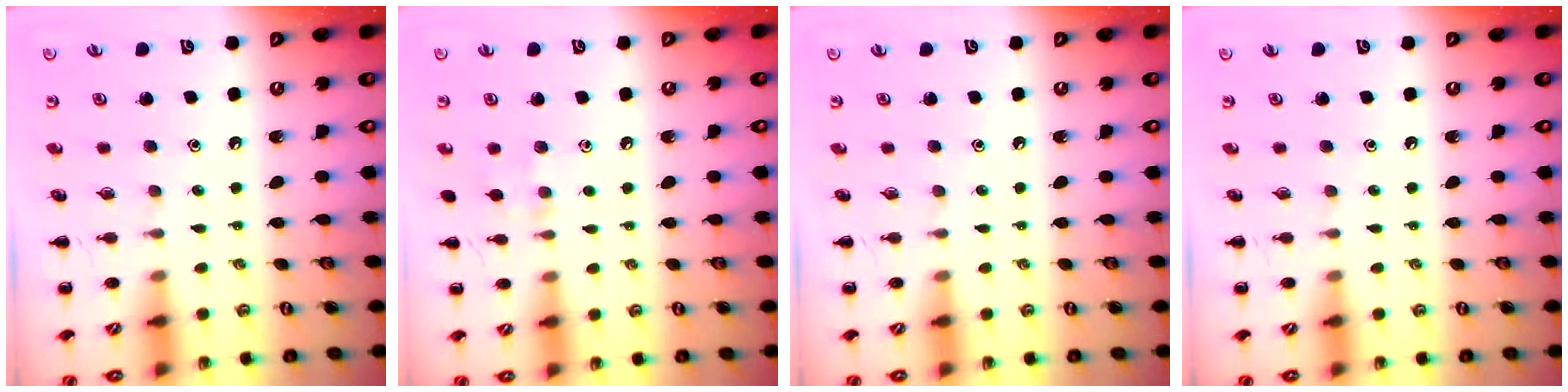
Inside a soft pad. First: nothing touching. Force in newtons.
{"total": 5.7, "press": 5.6, "slide": 1.5}
{"total": 0.0}
{"total": 0.0}